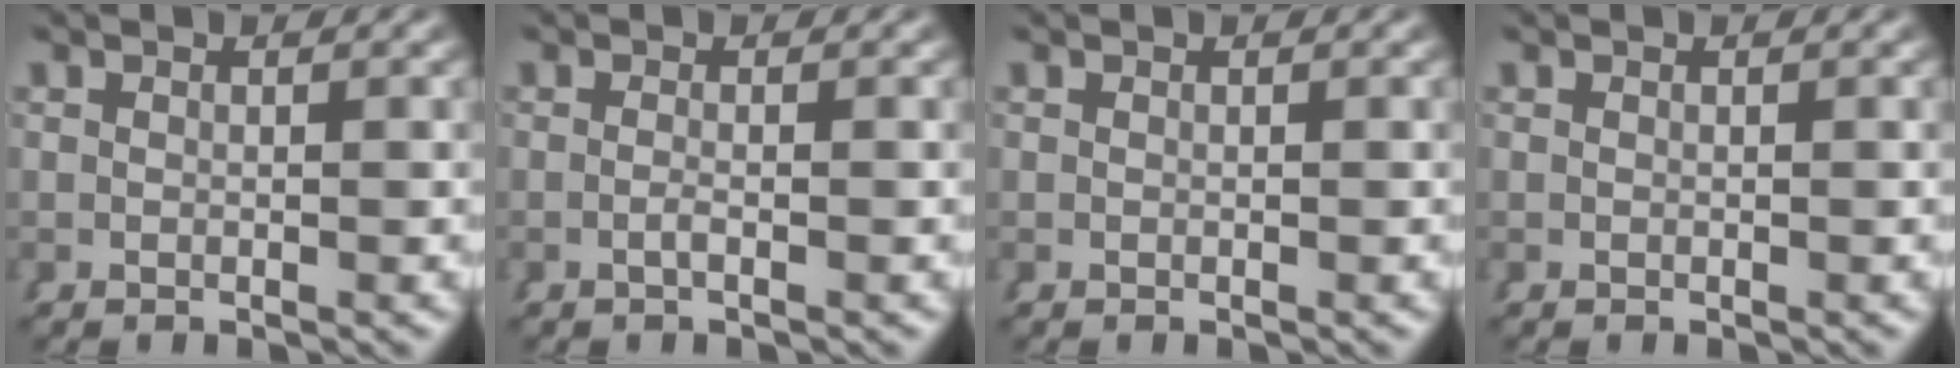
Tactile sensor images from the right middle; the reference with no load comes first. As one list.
[{"total": 0.9, "force": [-0.7, -0.3, 0.4], "torque": [-0.014, -0.002, -0.014]}, {"total": 0.0}, {"total": 0.0}]